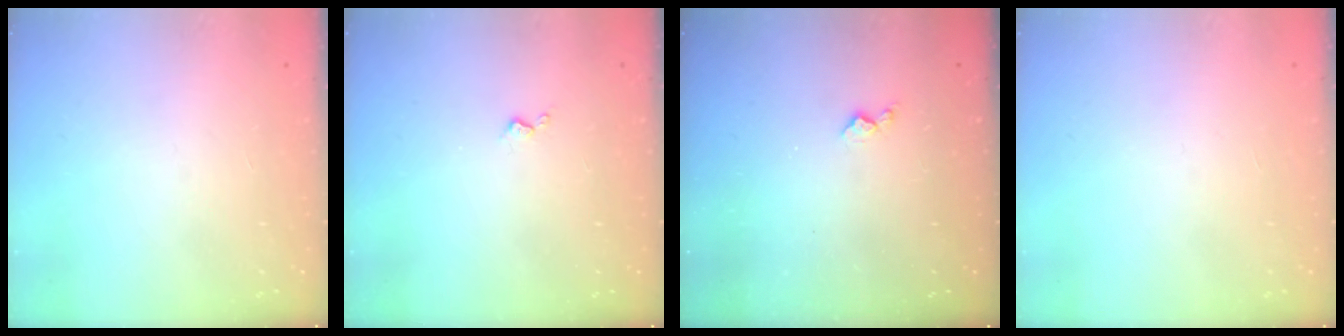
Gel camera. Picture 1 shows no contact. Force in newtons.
{"total": 2.2, "press": 2.1, "slide": 0.5}
{"total": 4.6, "press": 4.5, "slide": 0.7}
{"total": 0.0}